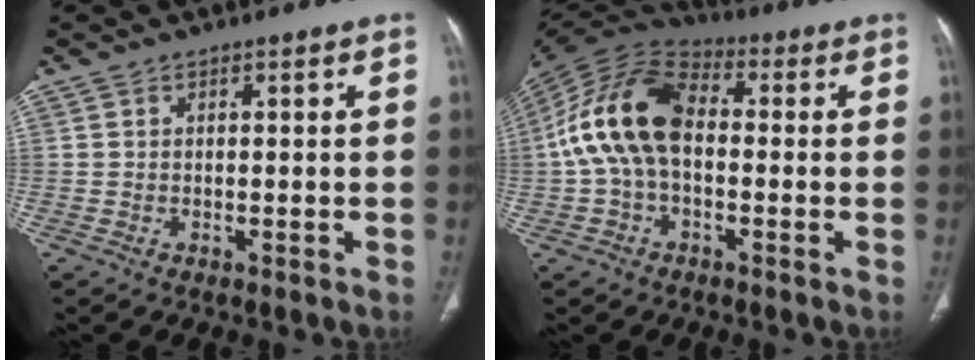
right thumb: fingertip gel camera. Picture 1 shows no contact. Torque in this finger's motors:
{"motor_torque": [0.94, 0.97, 1.10, -1.04, 0.65]}